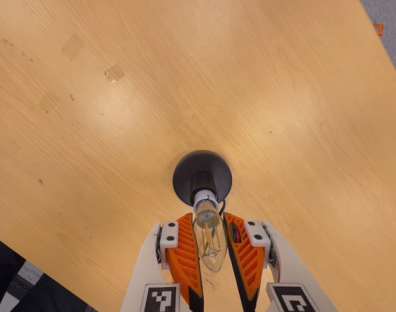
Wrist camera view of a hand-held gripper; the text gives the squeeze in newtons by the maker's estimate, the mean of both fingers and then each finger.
{"total": 11.9, "left": 12.6, "right": 11.2}